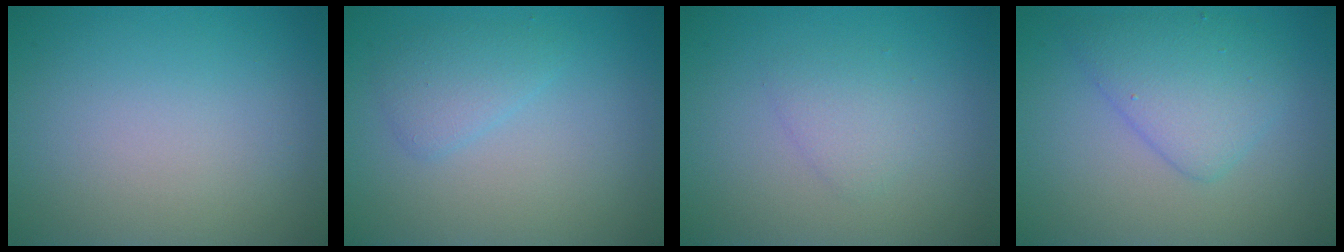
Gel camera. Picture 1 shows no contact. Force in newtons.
{"total": 1.9, "press": 1.9, "slide": 0.1}
{"total": 1.6, "press": 1.6, "slide": 0.1}
{"total": 3.8, "press": 3.8, "slide": 0.2}